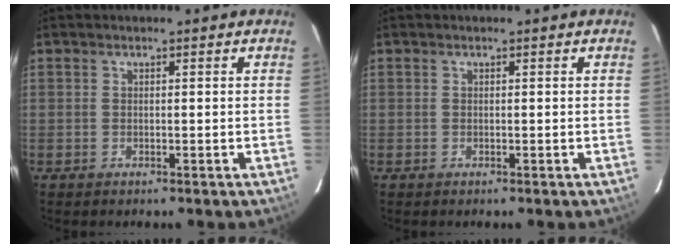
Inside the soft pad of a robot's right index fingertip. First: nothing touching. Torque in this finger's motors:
{"motor_torque": [0.00, 0.00, 0.03, 0.00]}